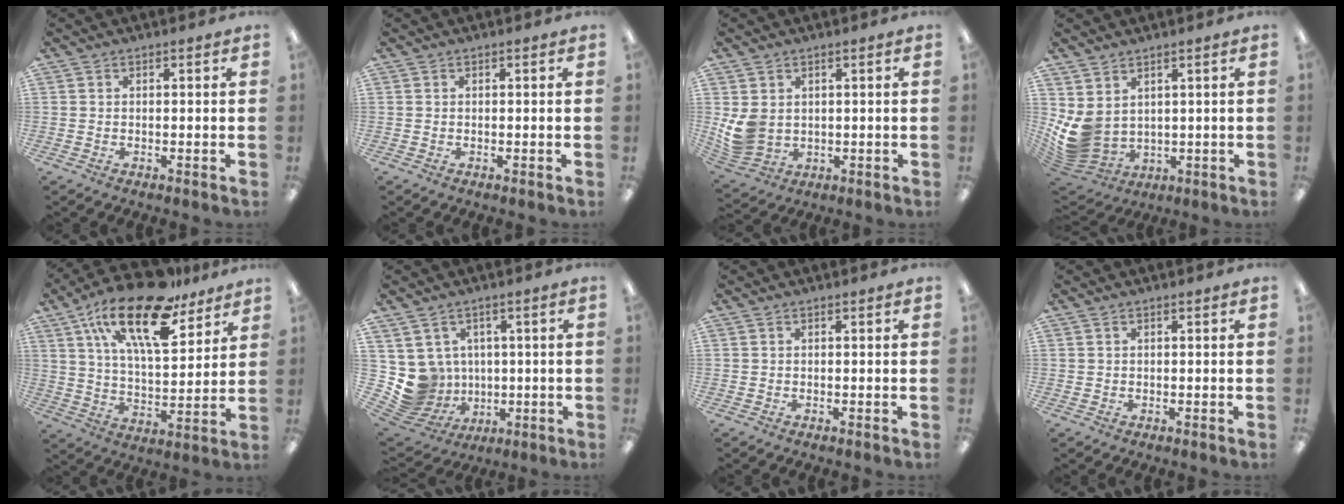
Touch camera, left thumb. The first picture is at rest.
{"total": 0.0}
{"total": 6.9, "force": [1.2, 5.6, 3.8], "torque": [-0.090, -0.004, 0.026]}
{"total": 7.6, "force": [2.1, 6.0, 4.3], "torque": [-0.120, -0.026, 0.047]}
{"total": 22.5, "force": [14.4, 8.9, 14.8], "torque": [-0.246, -0.075, 0.245]}
{"total": 8.8, "force": [0.8, 8.7, 1.2], "torque": [-0.066, -0.017, 0.027]}
{"total": 0.0}
{"total": 0.5, "force": [0.3, 0.4, 0.1], "torque": [-0.001, 0.004, 0.005]}